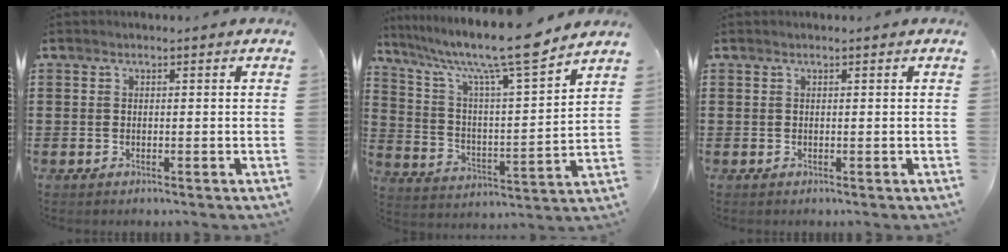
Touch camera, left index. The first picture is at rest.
{"total": 12.3, "force": [9.9, 0.8, 7.3], "torque": [-0.158, -0.065, 0.159]}
{"total": 0.0}